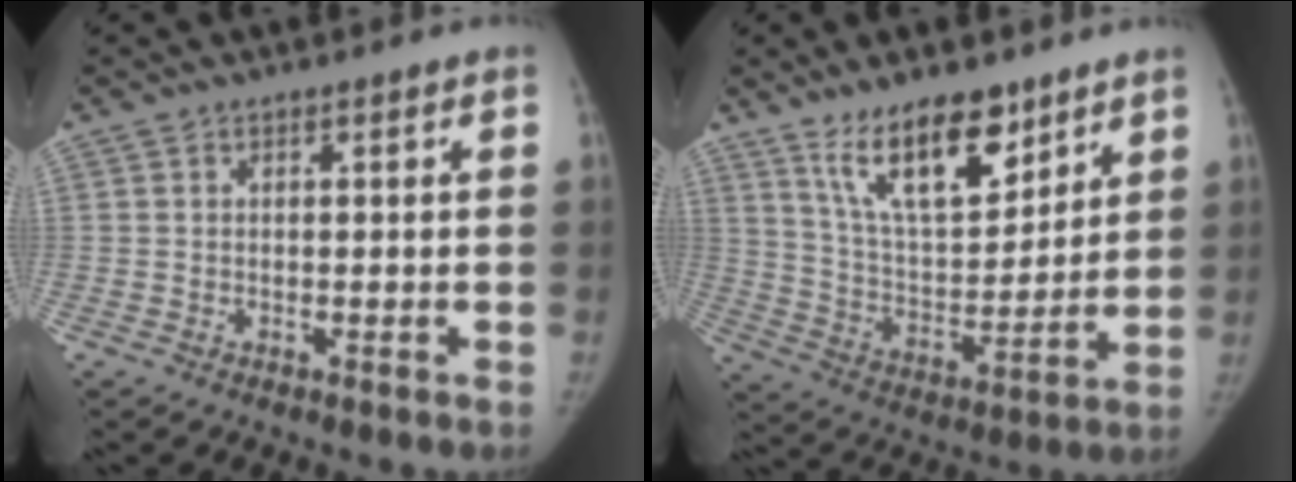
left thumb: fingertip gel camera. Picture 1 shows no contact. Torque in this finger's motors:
{"motor_torque": [0.12, 0.18, 1.14, -0.90, 0.08]}